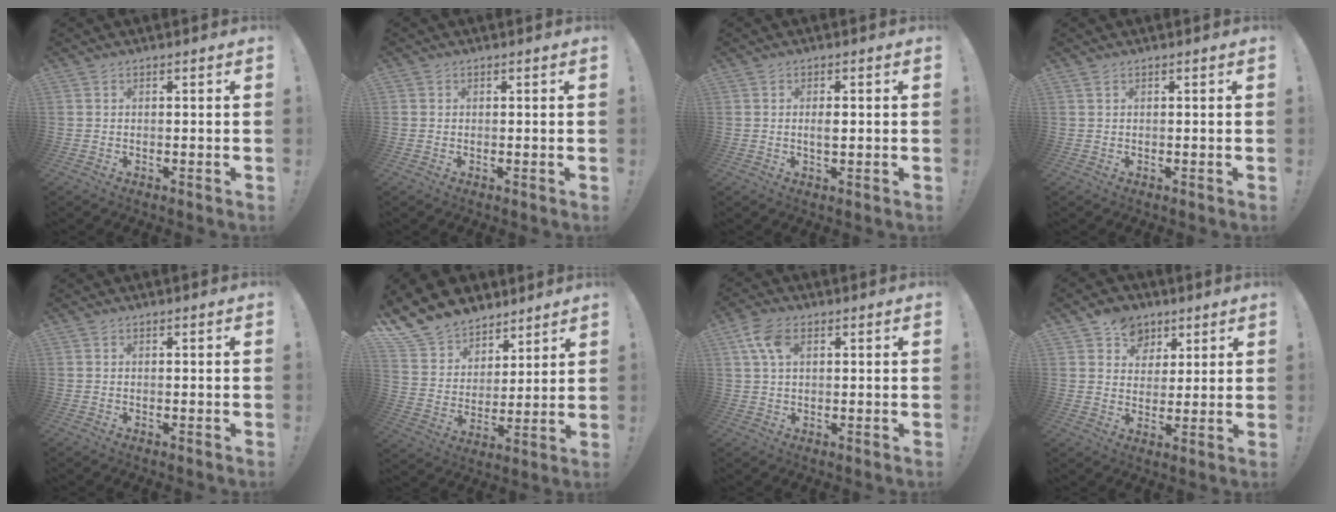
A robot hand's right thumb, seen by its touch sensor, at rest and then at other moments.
{"total": 0.7, "force": [0.2, 0.7, 0.0], "torque": [-0.003, 0.003, 0.005]}
{"total": 2.6, "force": [-0.1, 1.1, 2.3], "torque": [-0.033, 0.000, -0.004]}
{"total": 0.5, "force": [0.4, 0.2, 0.3], "torque": [-0.014, 0.003, 0.008]}
{"total": 0.0}
{"total": 13.3, "force": [10.3, 8.0, 2.6], "torque": [-0.061, -0.080, 0.198]}
{"total": 7.1, "force": [2.5, 4.0, 5.3], "torque": [-0.102, 0.001, 0.050]}
{"total": 8.6, "force": [4.4, 7.2, 1.5], "torque": [-0.017, -0.029, 0.088]}